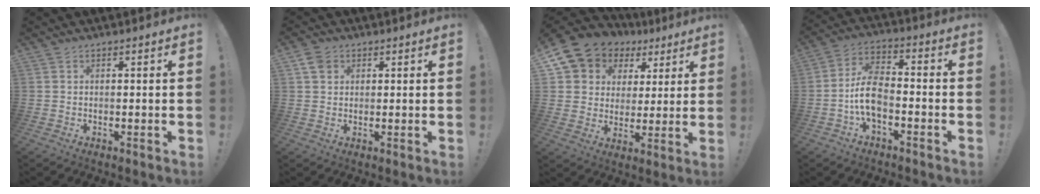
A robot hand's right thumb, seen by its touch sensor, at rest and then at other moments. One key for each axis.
{"total": 3.8, "fx": 1.8, "fy": 3.0, "fz": 1.5, "tx": -0.027, "ty": 0.001, "tz": 0.034}
{"total": 9.2, "fx": 4.9, "fy": 7.4, "fz": 2.4, "tx": -0.045, "ty": -0.041, "tz": 0.099}
{"total": 10.7, "fx": -3.9, "fy": 5.9, "fz": 8.1, "tx": -0.167, "ty": 0.024, "tz": -0.067}